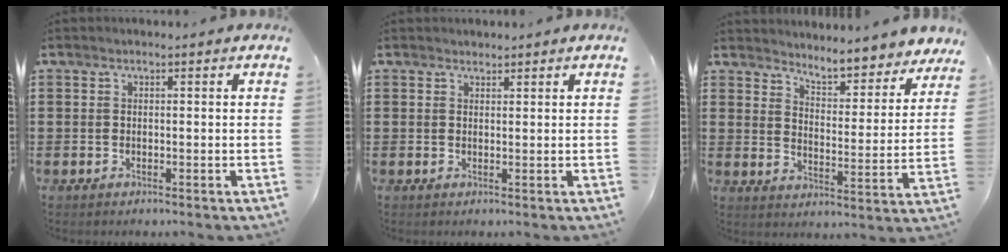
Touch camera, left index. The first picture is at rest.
{"total": 1.1, "force": [1.1, 0.4, -0.1], "torque": [0.000, 0.001, 0.022]}
{"total": 5.5, "force": [5.5, 0.0, 0.8], "torque": [-0.028, -0.050, 0.088]}